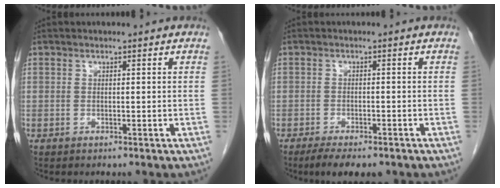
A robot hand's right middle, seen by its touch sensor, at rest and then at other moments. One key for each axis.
{"total": 5.7, "fx": -4.4, "fy": 2.0, "fz": 3.2, "tx": -0.045, "ty": -0.007, "tz": -0.064}